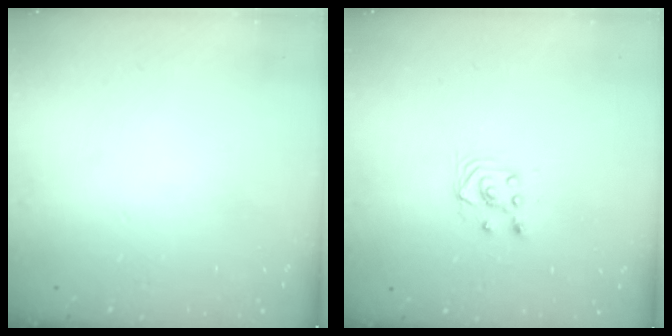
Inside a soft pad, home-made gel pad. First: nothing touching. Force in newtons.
{"total": 2.9, "press": 2.7, "slide": 1.0}